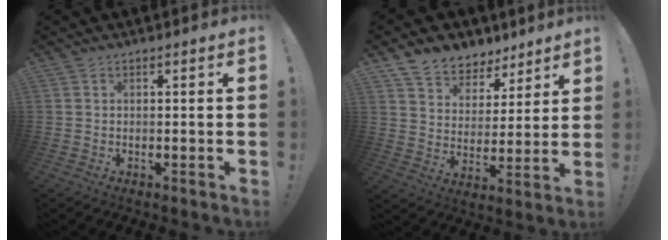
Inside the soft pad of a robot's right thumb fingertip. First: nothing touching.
{"total": 8.8, "force": [6.9, 5.4, 1.4], "torque": [-0.030, -0.058, 0.134]}